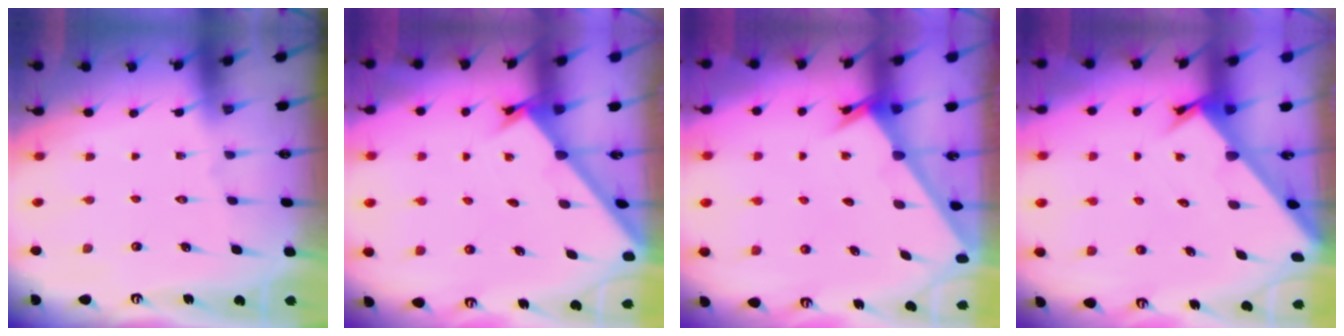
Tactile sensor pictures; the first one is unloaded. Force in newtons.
{"total": 1.6, "press": 1.6, "slide": 0.2}
{"total": 2.4, "press": 2.4, "slide": 0.2}
{"total": 2.6, "press": 2.6, "slide": 0.2}